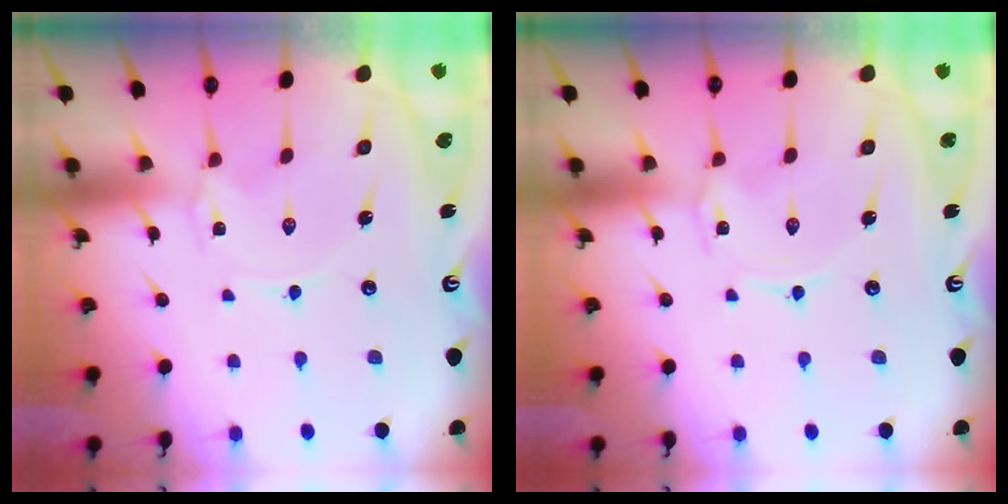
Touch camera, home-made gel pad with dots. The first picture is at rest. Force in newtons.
{"total": 0.0}